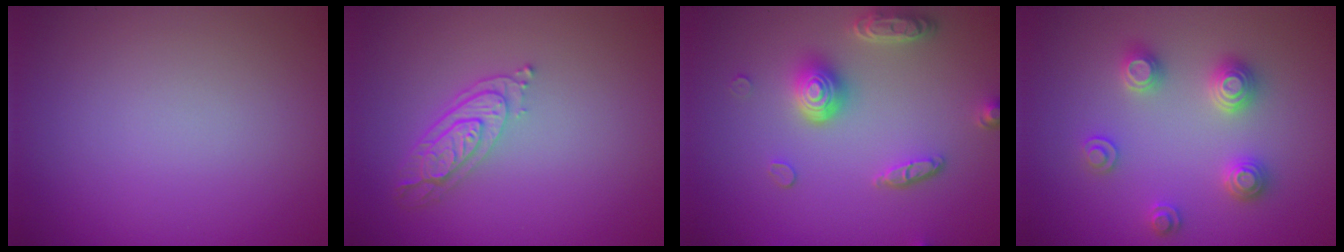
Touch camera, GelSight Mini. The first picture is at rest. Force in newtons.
{"total": 3.4, "press": 2.7, "slide": 2.1}
{"total": 4.4, "press": 3.5, "slide": 2.7}
{"total": 3.4, "press": 3.4, "slide": 0.5}